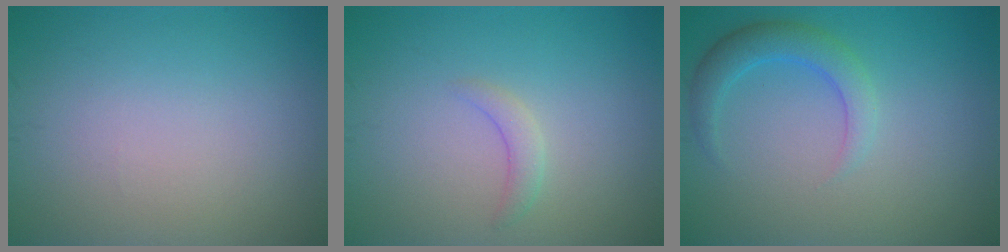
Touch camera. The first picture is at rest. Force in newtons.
{"total": 1.3, "press": 1.3, "slide": 0.2}
{"total": 2.9, "press": 2.9, "slide": 0.1}